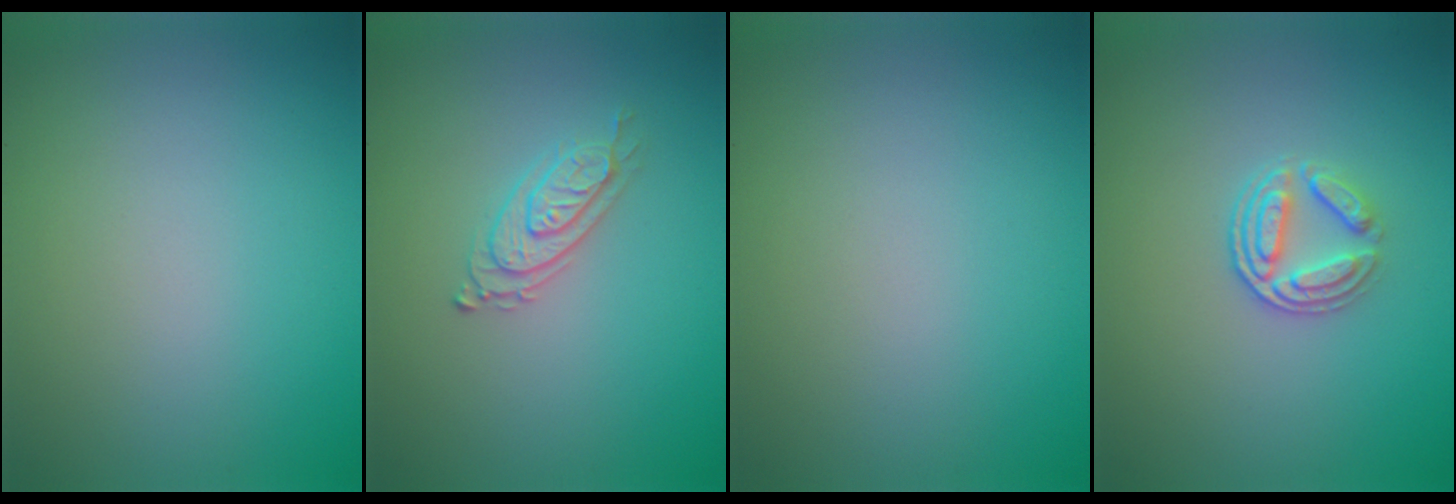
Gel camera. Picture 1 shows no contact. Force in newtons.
{"total": 2.3, "press": 2.1, "slide": 0.9}
{"total": 0.0}
{"total": 2.9, "press": 2.5, "slide": 1.6}